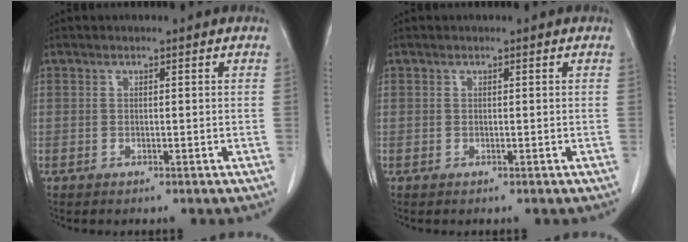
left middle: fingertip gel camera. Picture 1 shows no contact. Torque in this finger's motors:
{"motor_torque": [0.23, -0.18, -0.05, -0.01]}